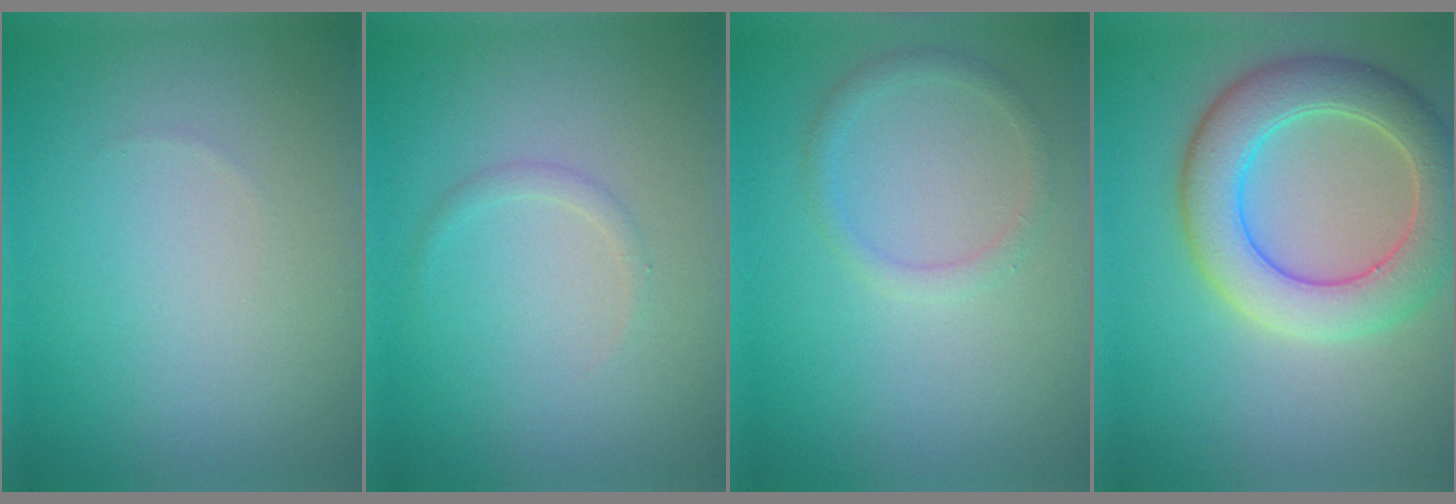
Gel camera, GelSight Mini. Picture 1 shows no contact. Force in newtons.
{"total": 0.8, "press": 0.8, "slide": 0.0}
{"total": 1.4, "press": 1.4, "slide": 0.2}
{"total": 6.6, "press": 6.6, "slide": 0.4}